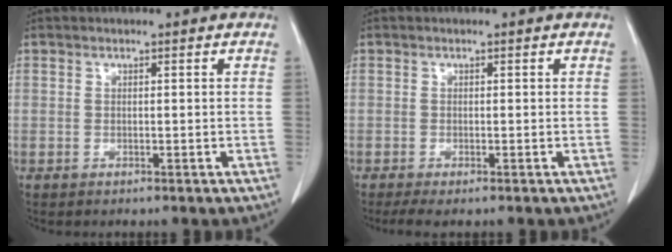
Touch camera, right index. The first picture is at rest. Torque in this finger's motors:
{"motor_torque": [0.00, -0.02, 0.07, 0.03]}